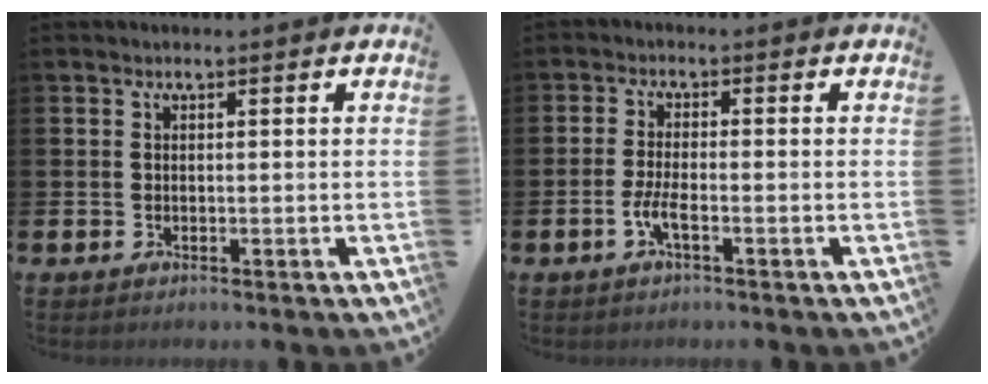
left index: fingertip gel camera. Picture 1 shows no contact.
{"total": 2.6, "force": [-1.2, 0.5, 2.2], "torque": [-0.054, 0.000, -0.023]}